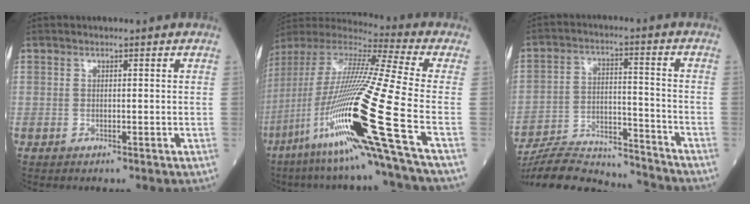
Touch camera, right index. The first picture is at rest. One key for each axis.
{"total": 26.9, "fx": -10.2, "fy": -0.9, "fz": 24.9, "tx": -0.483, "ty": -0.046, "tz": -0.195}
{"total": 18.9, "fx": -18.1, "fy": 2.4, "fz": 4.8, "tx": -0.112, "ty": 0.006, "tz": -0.280}